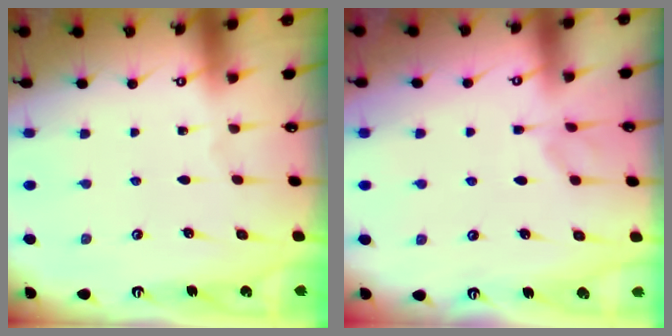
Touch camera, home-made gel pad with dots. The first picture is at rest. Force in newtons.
{"total": 1.7, "press": 1.5, "slide": 0.7}